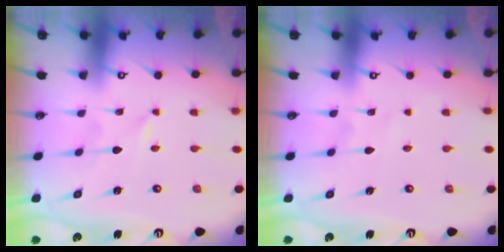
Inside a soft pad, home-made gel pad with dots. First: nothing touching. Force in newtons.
{"total": 1.5, "press": 1.5, "slide": 0.2}